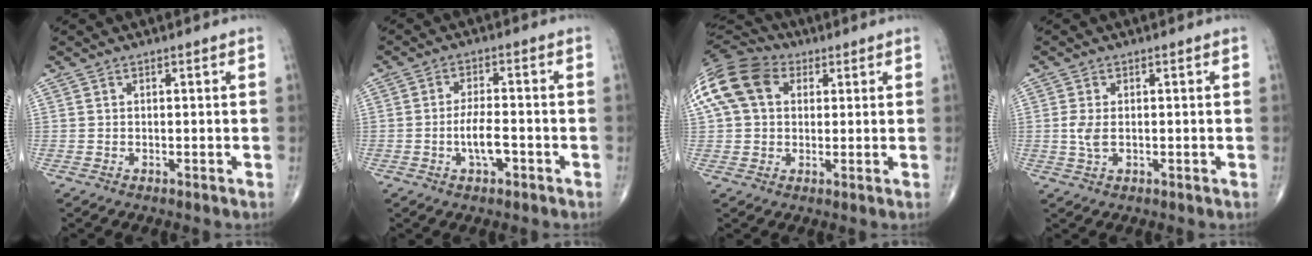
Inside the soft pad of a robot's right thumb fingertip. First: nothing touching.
{"total": 5.3, "force": [-1.8, 2.2, 4.5], "torque": [-0.077, 0.014, -0.032]}
{"total": 17.5, "force": [5.4, 12.8, 10.7], "torque": [-0.240, 0.046, 0.091]}
{"total": 3.1, "force": [-0.1, 1.7, 2.6], "torque": [-0.065, -0.002, -0.001]}